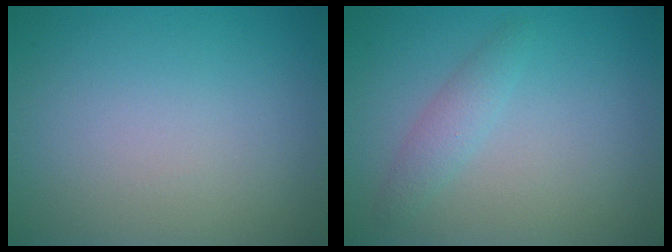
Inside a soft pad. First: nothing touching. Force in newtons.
{"total": 1.7, "press": 1.7, "slide": 0.0}